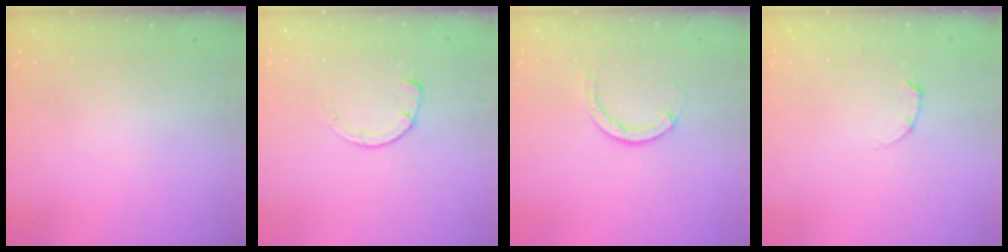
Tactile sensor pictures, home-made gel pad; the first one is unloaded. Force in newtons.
{"total": 3.3, "press": 3.3, "slide": 0.4}
{"total": 4.4, "press": 4.4, "slide": 0.5}
{"total": 3.7, "press": 3.7, "slide": 0.4}